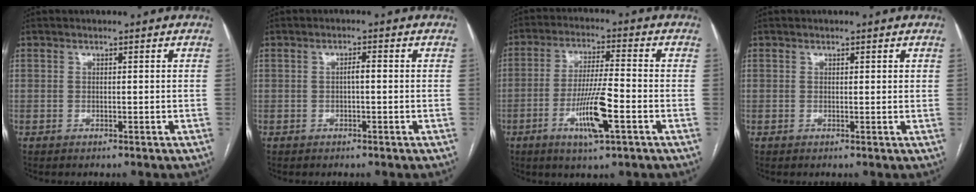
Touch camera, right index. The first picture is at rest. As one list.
[{"total": 1.5, "force": [-0.1, 0.3, 1.4], "torque": [-0.025, 0.004, -0.001]}, {"total": 9.6, "force": [-3.6, 0.7, 8.9], "torque": [-0.167, -0.009, -0.066]}, {"total": 0.7, "force": [0.4, 0.2, 0.5], "torque": [-0.010, 0.000, 0.005]}]